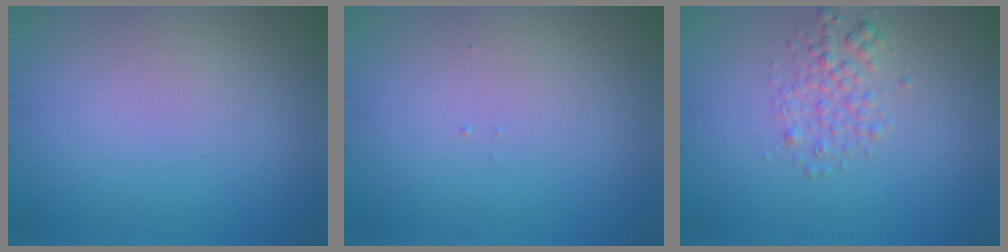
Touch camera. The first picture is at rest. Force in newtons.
{"total": 0.0}
{"total": 2.1, "press": 2.1, "slide": 0.1}